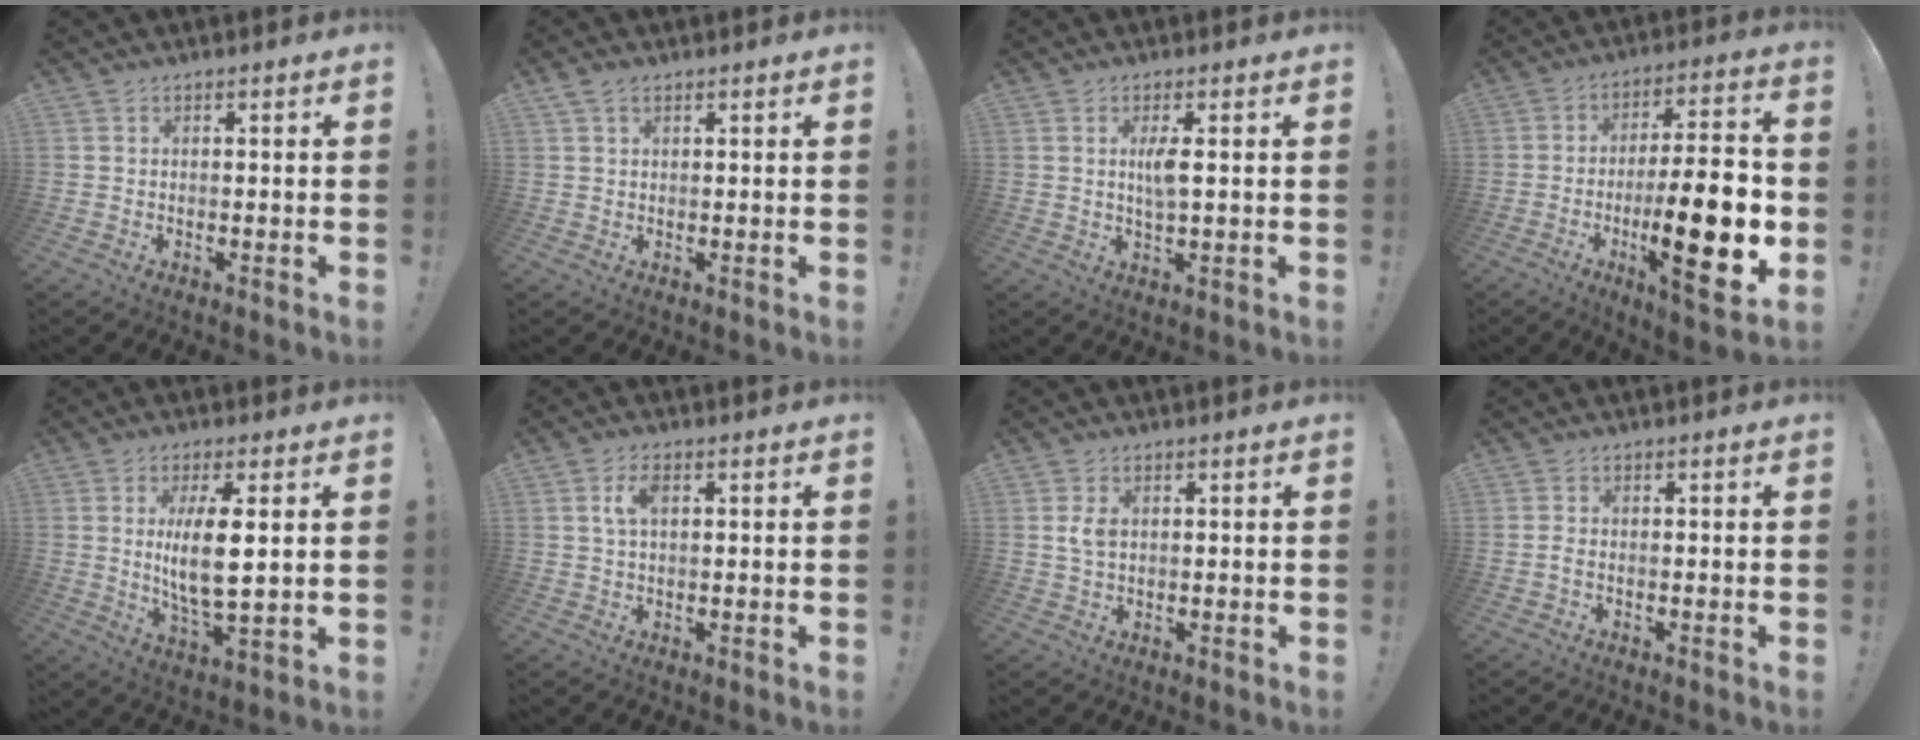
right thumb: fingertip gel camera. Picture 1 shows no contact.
{"total": 2.7, "force": [1.6, 1.7, 1.4], "torque": [-0.021, -0.001, 0.030]}
{"total": 4.5, "force": [0.9, 0.9, 4.3], "torque": [-0.078, -0.003, 0.012]}
{"total": 22.6, "force": [-5.2, 6.3, 21.0], "torque": [-0.333, 0.012, -0.077]}
{"total": 11.3, "force": [1.9, 3.2, 10.6], "torque": [-0.213, -0.018, 0.025]}
{"total": 4.5, "force": [1.3, 2.3, 3.6], "torque": [-0.074, 0.009, 0.022]}
{"total": 3.6, "force": [0.9, 2.2, 2.7], "torque": [-0.044, -0.004, 0.012]}
{"total": 1.4, "force": [-0.7, 0.1, 1.2], "torque": [-0.022, 0.003, -0.013]}